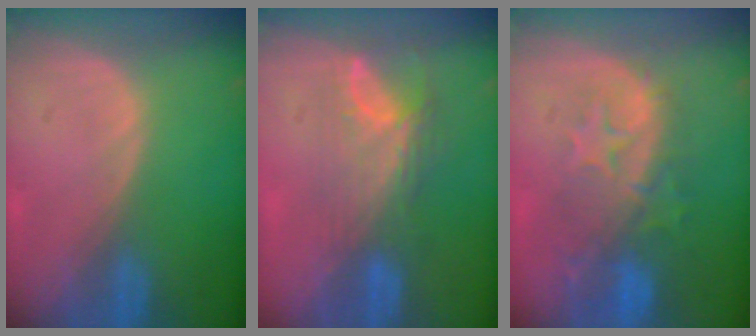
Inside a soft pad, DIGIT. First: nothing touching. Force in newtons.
{"total": 8.0, "press": 6.6, "slide": 4.4}
{"total": 10.2, "press": 8.9, "slide": 5.0}